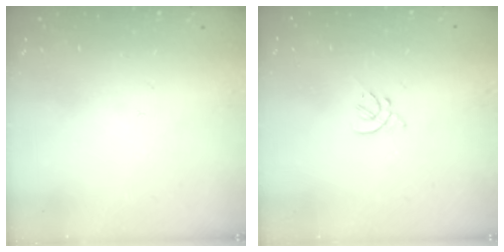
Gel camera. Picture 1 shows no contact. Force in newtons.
{"total": 2.2, "press": 2.1, "slide": 0.6}